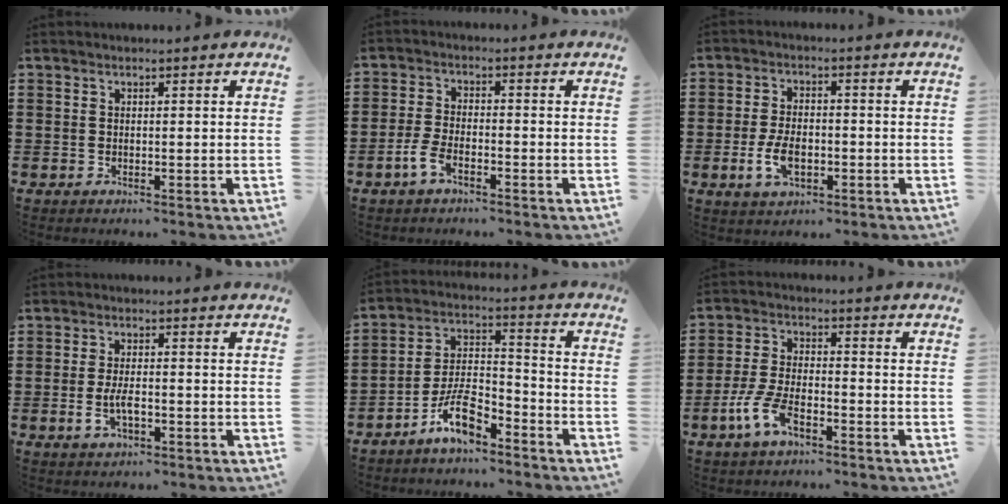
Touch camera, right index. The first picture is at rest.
{"total": 3.6, "force": [-2.4, 1.3, 2.4], "torque": [-0.063, -0.001, -0.051]}
{"total": 5.3, "force": [-1.5, 3.0, 4.1], "torque": [-0.100, -0.003, -0.033]}
{"total": 4.1, "force": [-1.1, 1.5, 3.6], "torque": [-0.079, -0.005, -0.022]}
{"total": 8.8, "force": [-6.2, 3.1, 5.5], "torque": [-0.110, 0.011, -0.117]}
{"total": 7.0, "force": [-3.9, 2.7, 5.1], "torque": [-0.123, -0.003, -0.078]}